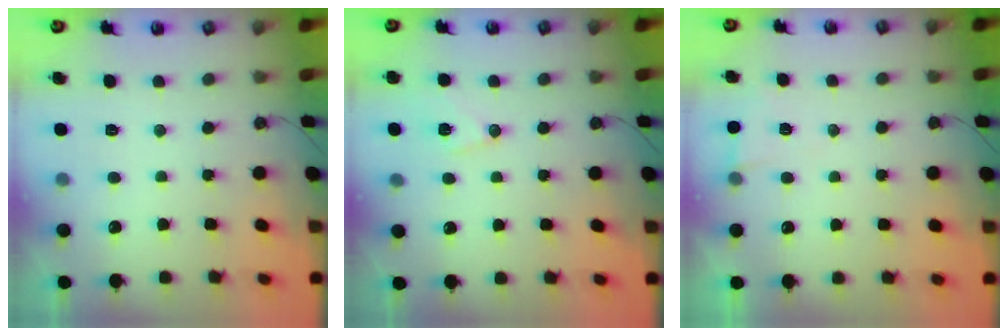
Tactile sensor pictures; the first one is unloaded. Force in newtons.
{"total": 8.4, "press": 8.0, "slide": 2.6}
{"total": 3.5, "press": 2.9, "slide": 2.1}